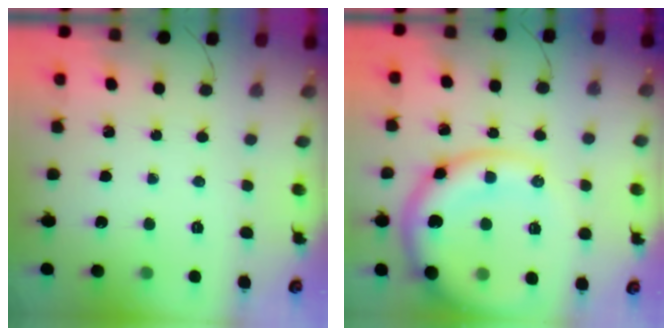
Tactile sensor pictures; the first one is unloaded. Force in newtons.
{"total": 16.1, "press": 15.8, "slide": 3.0}